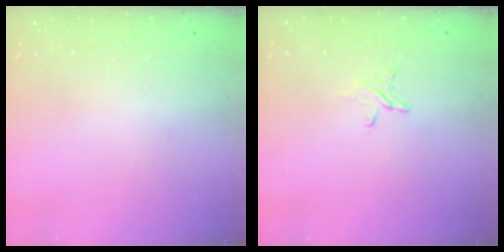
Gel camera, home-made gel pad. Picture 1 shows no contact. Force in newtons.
{"total": 2.7, "press": 2.7, "slide": 0.3}